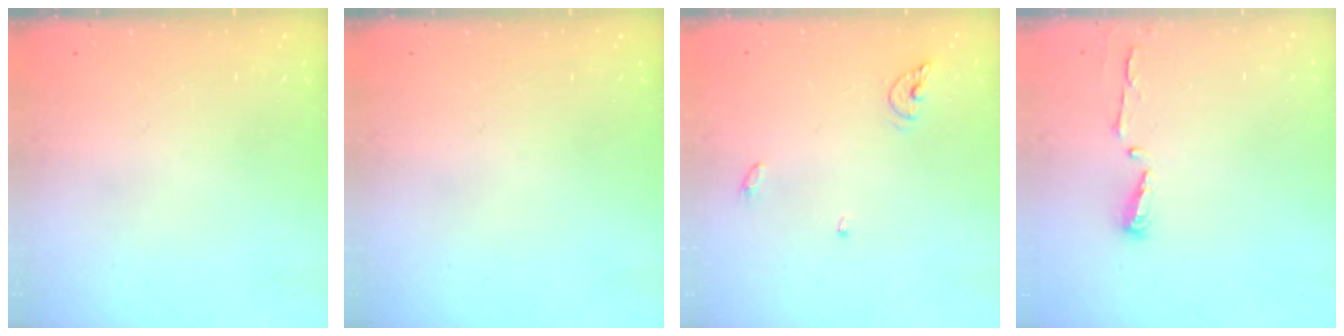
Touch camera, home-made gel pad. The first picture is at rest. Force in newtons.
{"total": 0.0}
{"total": 6.1, "press": 6.1, "slide": 0.6}
{"total": 3.7, "press": 3.7, "slide": 0.5}